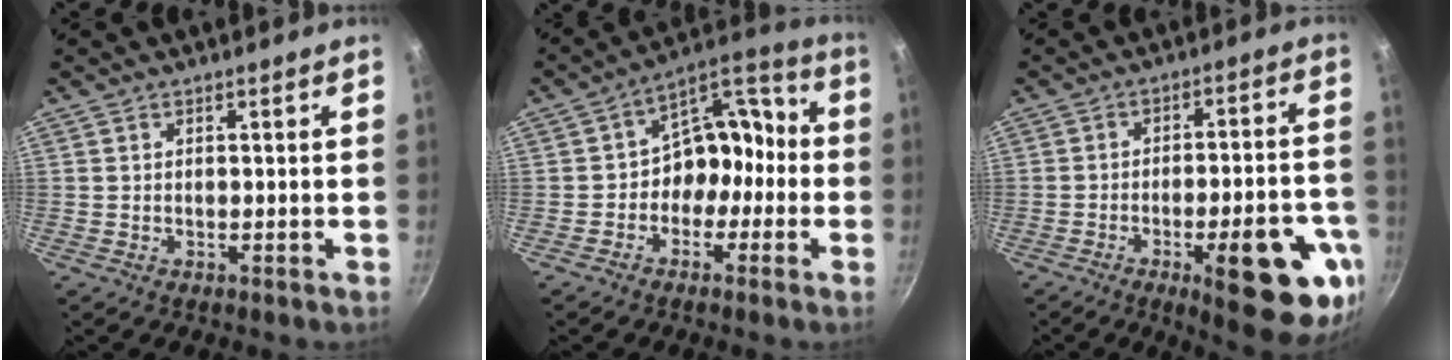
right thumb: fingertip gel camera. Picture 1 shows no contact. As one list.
[{"total": 11.3, "force": [-2.2, 8.5, 7.1], "torque": [-0.051, 0.065, -0.048]}, {"total": 19.6, "force": [-8.0, 6.1, 16.8], "torque": [-0.179, 0.024, -0.102]}]